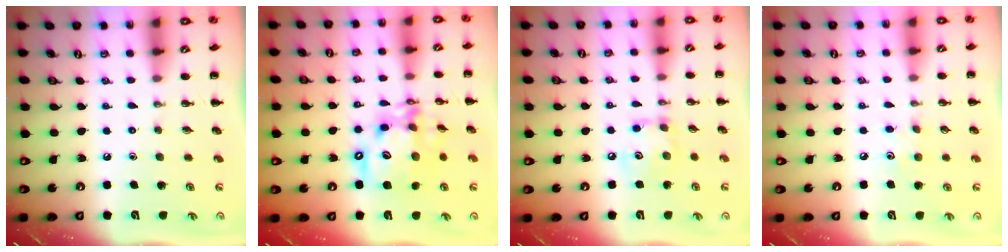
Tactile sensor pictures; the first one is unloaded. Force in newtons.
{"total": 15.8, "press": 15.3, "slide": 4.0}
{"total": 7.4, "press": 7.4, "slide": 0.3}
{"total": 6.2, "press": 6.0, "slide": 1.7}